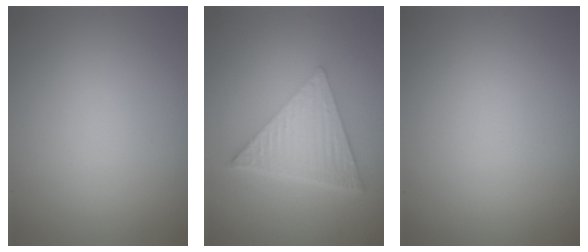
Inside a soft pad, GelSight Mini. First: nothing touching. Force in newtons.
{"total": 6.7, "press": 4.5, "slide": 5.0}
{"total": 0.0}